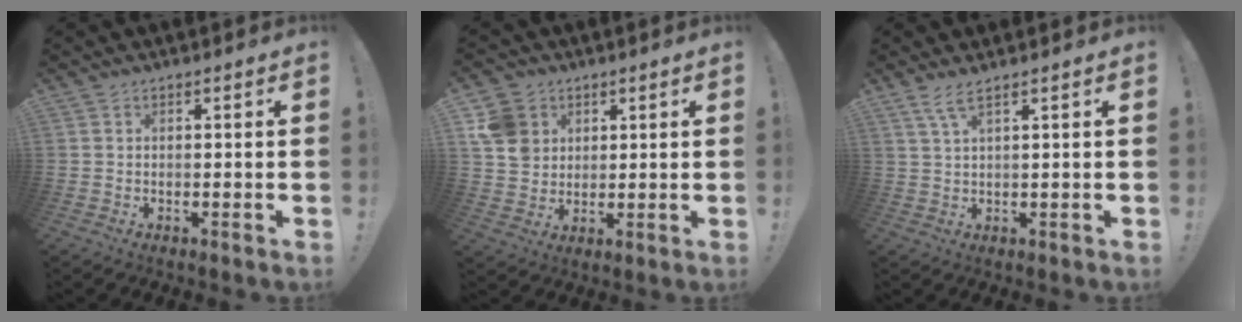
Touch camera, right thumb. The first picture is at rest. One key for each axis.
{"total": 9.9, "fx": 3.9, "fy": 8.3, "fz": 3.7, "tx": -0.058, "ty": -0.014, "tz": 0.082}
{"total": 3.9, "fx": 2.6, "fy": 0.2, "fz": 2.9, "tx": -0.066, "ty": -0.005, "tz": 0.047}